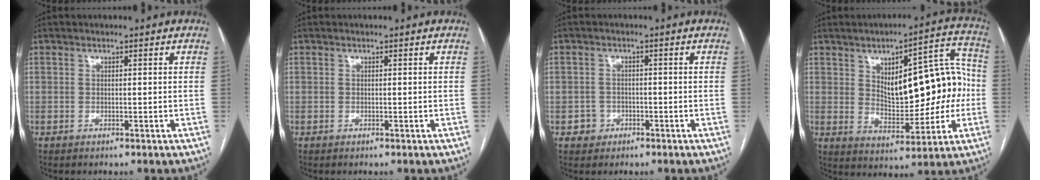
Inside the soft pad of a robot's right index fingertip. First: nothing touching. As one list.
[{"total": 0.0}, {"total": 2.6, "force": [-0.9, 2.5, 0.0], "torque": [0.008, 0.013, -0.013]}, {"total": 16.1, "force": [1.1, 6.8, 14.6], "torque": [-0.192, 0.039, 0.031]}]